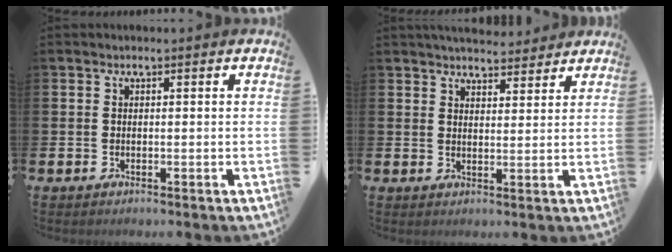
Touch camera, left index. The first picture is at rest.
{"total": 4.6, "force": [4.5, 0.8, 0.2], "torque": [-0.004, -0.022, 0.082]}